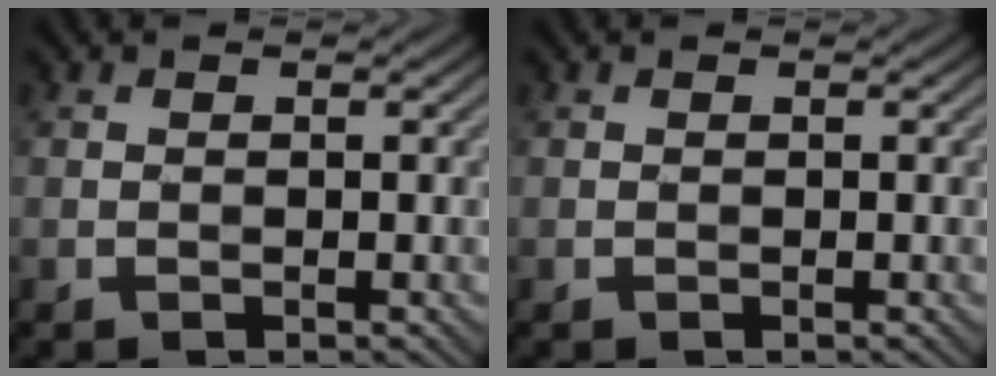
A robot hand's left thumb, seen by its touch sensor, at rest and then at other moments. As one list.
[{"total": 0.0}]